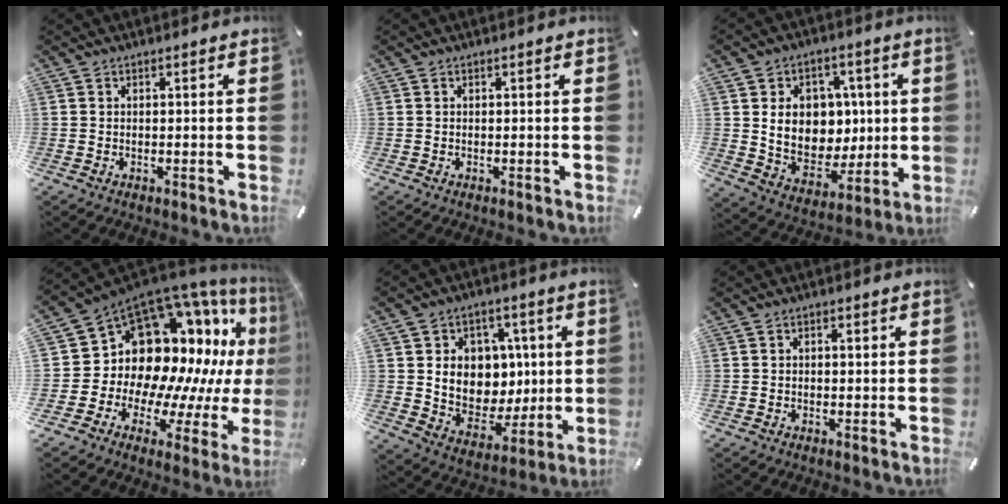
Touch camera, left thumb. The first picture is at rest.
{"total": 0.0}
{"total": 13.4, "force": [2.5, 11.4, 6.7], "torque": [-0.098, -0.014, 0.056]}
{"total": 16.9, "force": [6.9, 12.9, 8.4], "torque": [-0.113, -0.108, 0.147]}
{"total": 11.5, "force": [2.7, 10.3, 4.1], "torque": [-0.056, -0.028, 0.060]}
{"total": 1.0, "force": [0.1, 0.7, 0.7], "torque": [-0.013, 0.005, 0.000]}